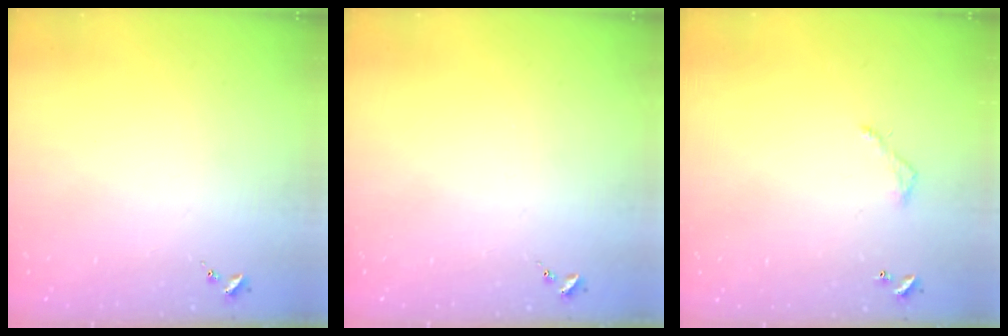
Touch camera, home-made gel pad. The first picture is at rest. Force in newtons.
{"total": 0.0}
{"total": 3.2, "press": 3.2, "slide": 0.2}